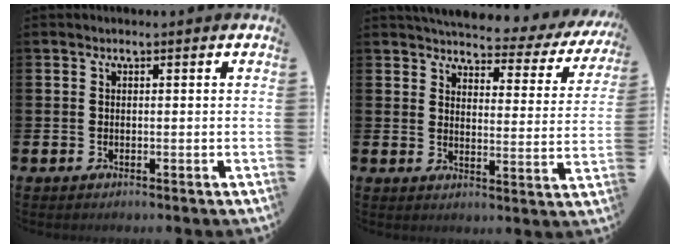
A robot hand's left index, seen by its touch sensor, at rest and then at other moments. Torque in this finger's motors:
{"motor_torque": [1.08, -1.06, 0.48, 0.11]}